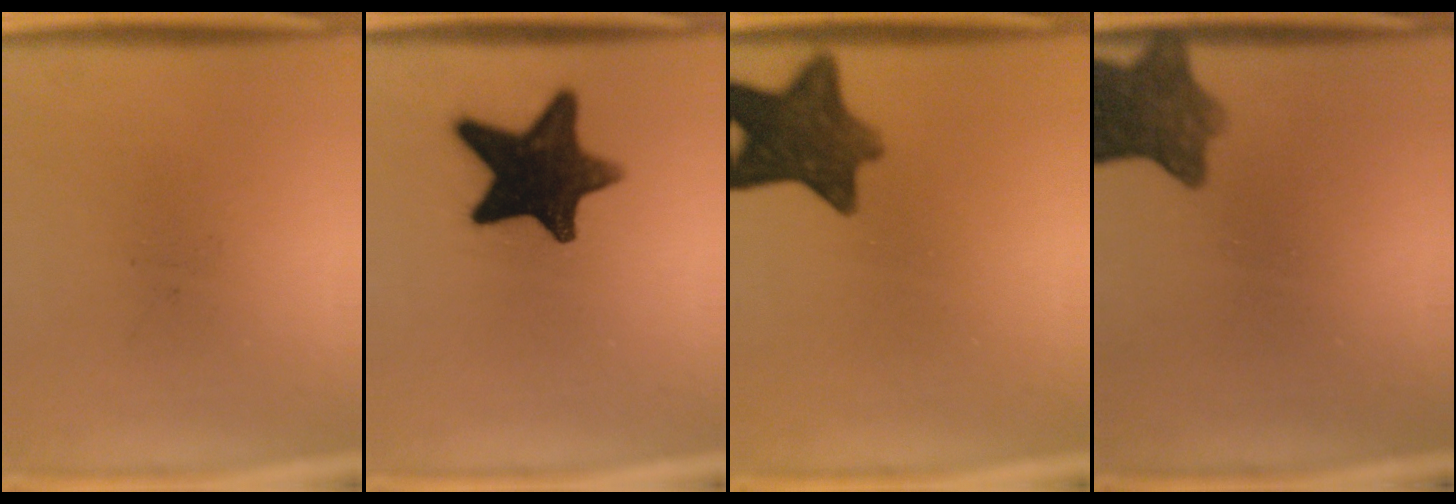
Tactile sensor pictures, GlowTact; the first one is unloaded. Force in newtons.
{"total": 14.7}
{"total": 10.7}
{"total": 8.3}